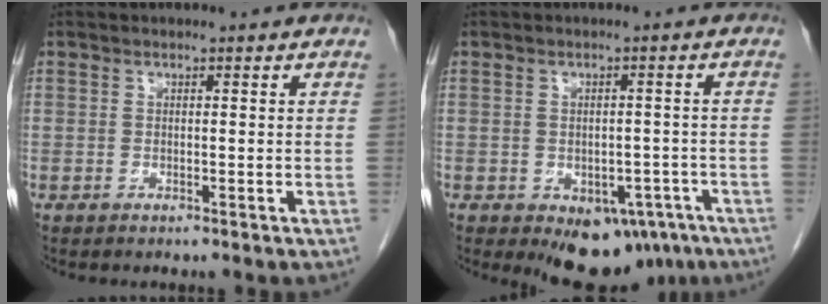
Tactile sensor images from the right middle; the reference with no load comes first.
{"total": 8.9, "force": [-5.2, 5.1, 5.1], "torque": [-0.048, 0.006, -0.062]}